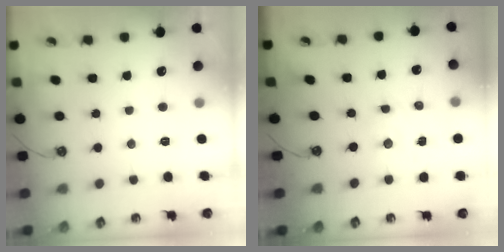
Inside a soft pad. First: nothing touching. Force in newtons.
{"total": 2.1, "press": 2.0, "slide": 0.3}